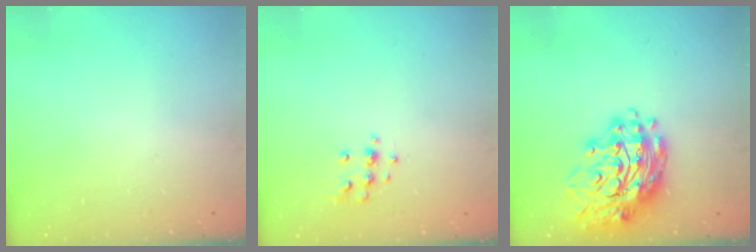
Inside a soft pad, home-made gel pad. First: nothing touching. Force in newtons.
{"total": 9.0, "press": 8.9, "slide": 0.8}
{"total": 16.6, "press": 16.5, "slide": 1.7}